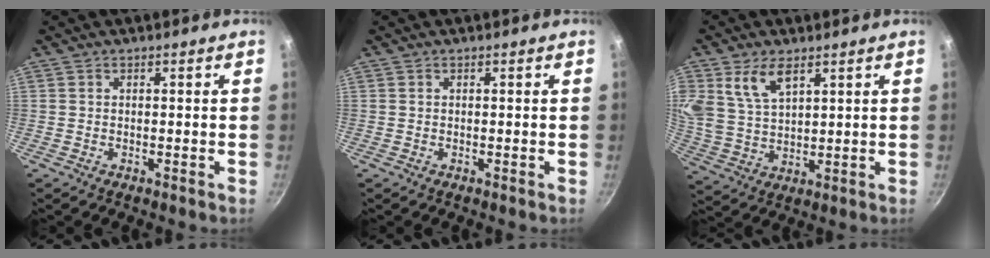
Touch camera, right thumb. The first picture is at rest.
{"total": 0.0}
{"total": 8.9, "force": [4.6, 4.9, 5.8], "torque": [-0.102, -0.025, 0.098]}